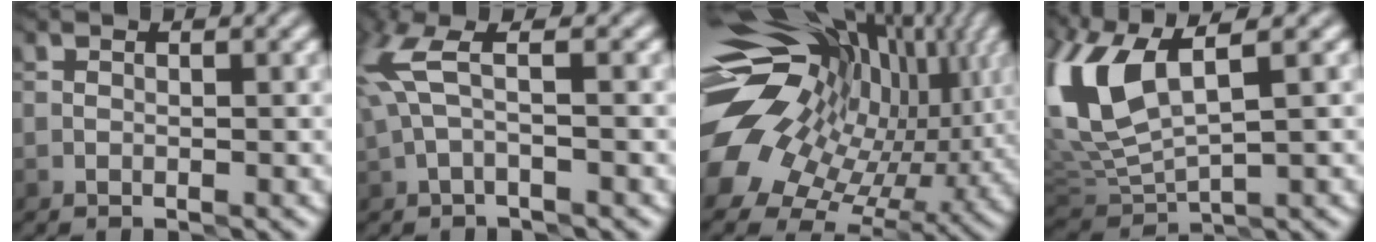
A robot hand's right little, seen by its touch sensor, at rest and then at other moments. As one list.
[{"total": 3.6, "force": [1.1, 1.1, 3.2], "torque": [-0.081, 0.013, 0.016]}, {"total": 17.6, "force": [2.4, 12.2, 12.5], "torque": [-0.218, 0.006, 0.064]}, {"total": 8.8, "force": [3.3, 3.6, 7.3], "torque": [-0.176, 0.005, 0.069]}]